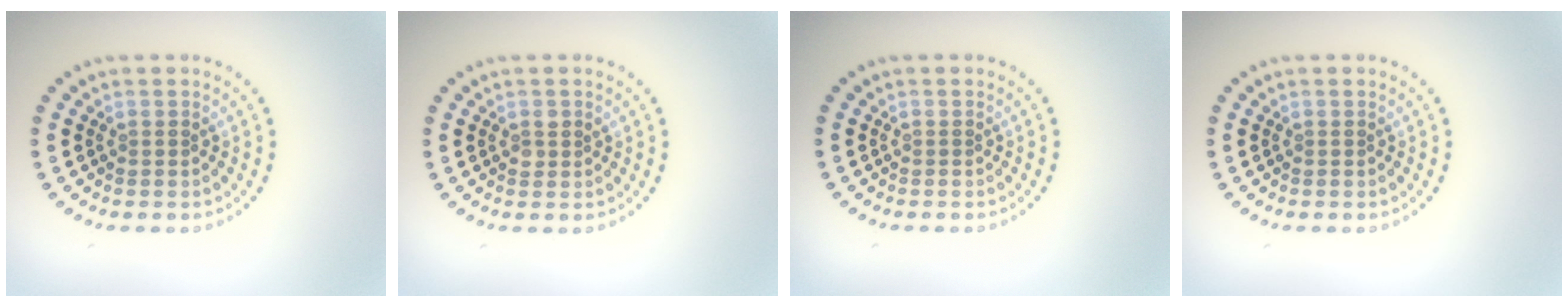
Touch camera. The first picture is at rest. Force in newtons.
{"total": 0.9, "press": 0.9, "slide": 0.3}
{"total": 0.0}
{"total": 0.0}